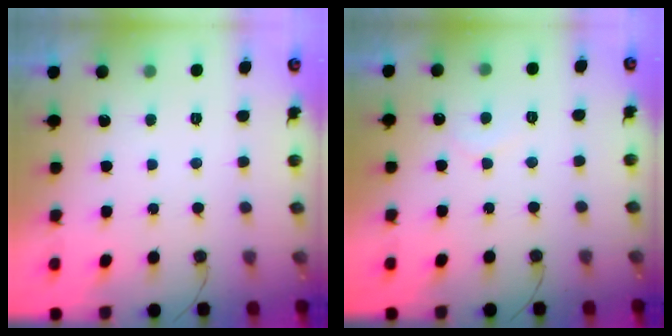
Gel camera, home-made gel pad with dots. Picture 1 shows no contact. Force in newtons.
{"total": 4.4, "press": 4.4, "slide": 0.3}